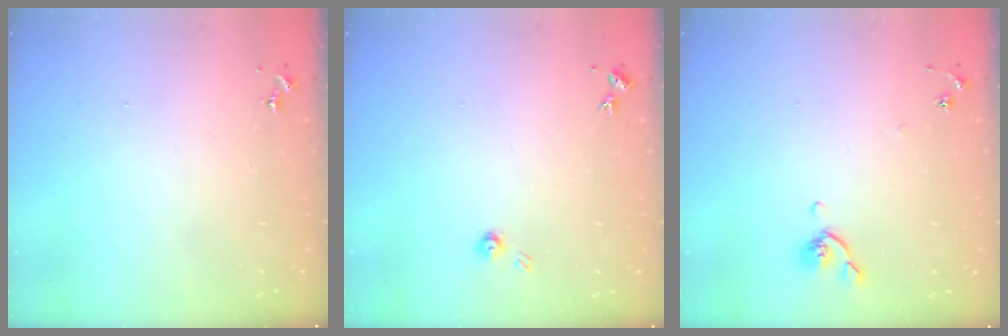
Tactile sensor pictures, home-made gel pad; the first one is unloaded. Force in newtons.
{"total": 3.7, "press": 3.7, "slide": 0.5}
{"total": 5.7, "press": 5.6, "slide": 1.1}